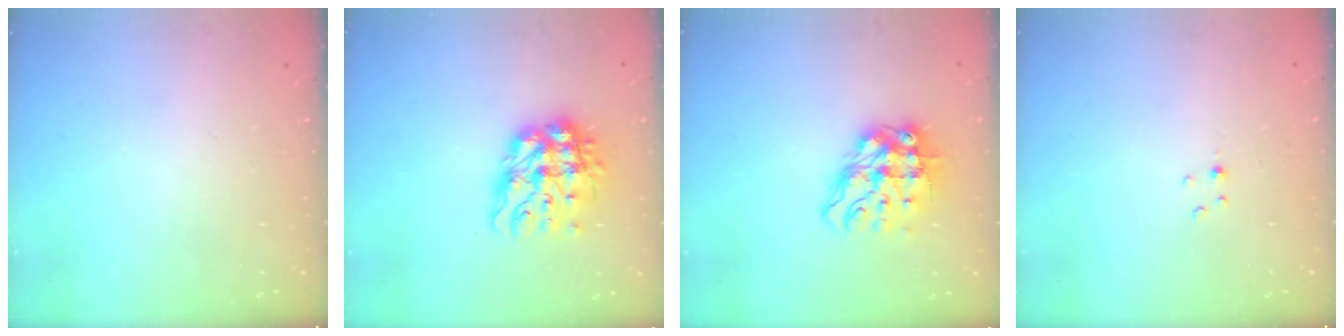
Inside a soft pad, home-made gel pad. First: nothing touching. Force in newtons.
{"total": 12.8, "press": 12.8, "slide": 1.4}
{"total": 11.9, "press": 11.8, "slide": 1.4}
{"total": 1.5, "press": 1.4, "slide": 0.2}